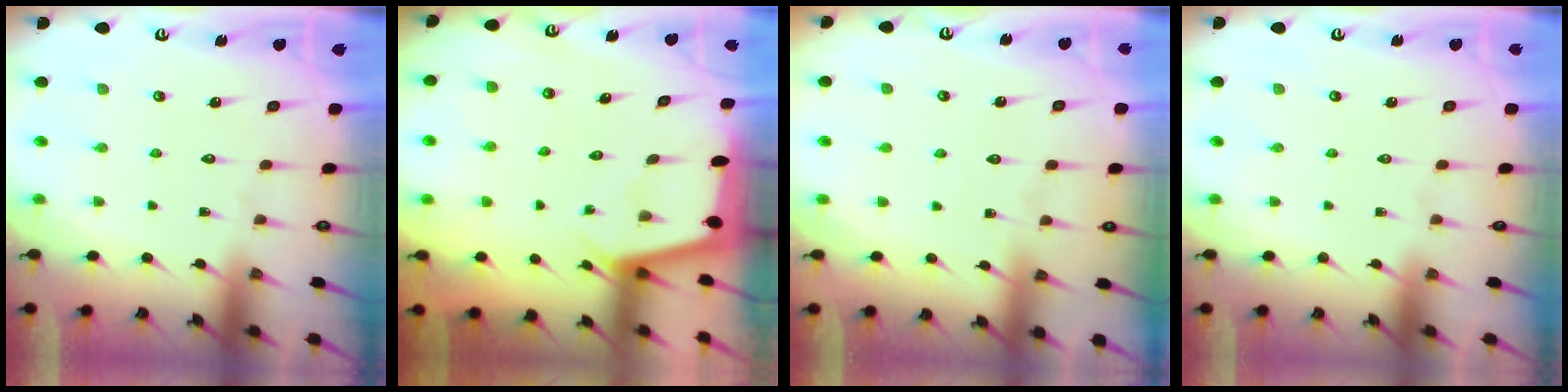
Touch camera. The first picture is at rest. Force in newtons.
{"total": 2.2, "press": 2.2, "slide": 0.1}
{"total": 3.8, "press": 3.7, "slide": 0.6}
{"total": 0.0}